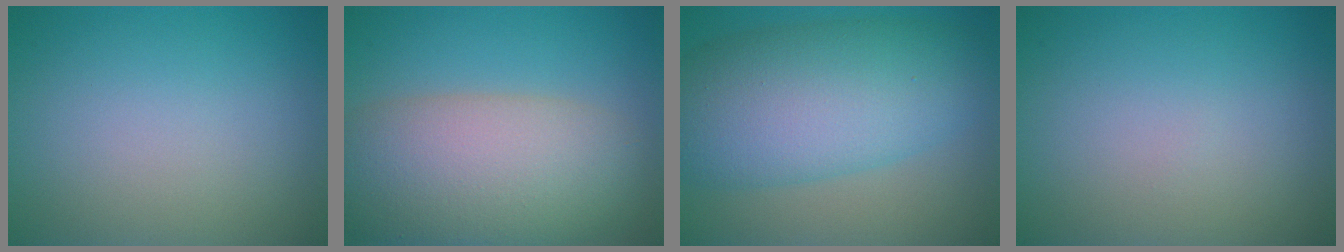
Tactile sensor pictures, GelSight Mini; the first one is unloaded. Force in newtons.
{"total": 10.2, "press": 10.2, "slide": 0.5}
{"total": 10.4, "press": 10.4, "slide": 0.2}
{"total": 0.0}